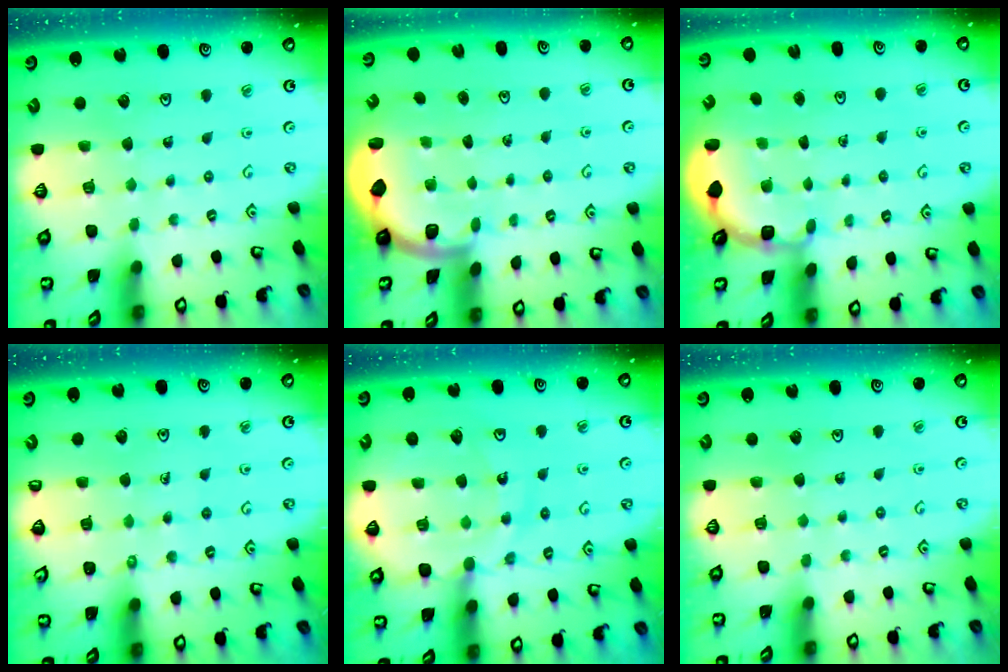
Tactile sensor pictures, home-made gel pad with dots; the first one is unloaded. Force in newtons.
{"total": 2.0, "press": 2.0, "slide": 0.5}
{"total": 2.7, "press": 2.3, "slide": 1.4}
{"total": 0.9, "press": 0.9, "slide": 0.1}
{"total": 12.3, "press": 12.1, "slide": 1.7}
{"total": 0.0}